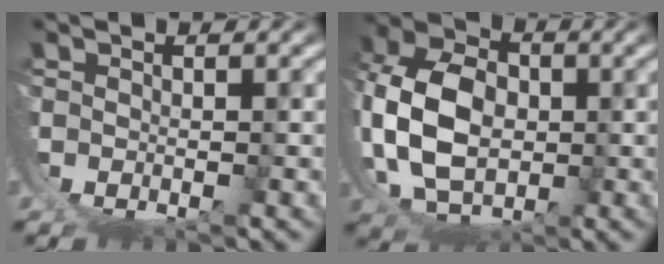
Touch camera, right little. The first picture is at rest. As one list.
[{"total": 10.6, "force": [3.6, 6.9, 7.3], "torque": [-0.167, -0.023, 0.076]}]